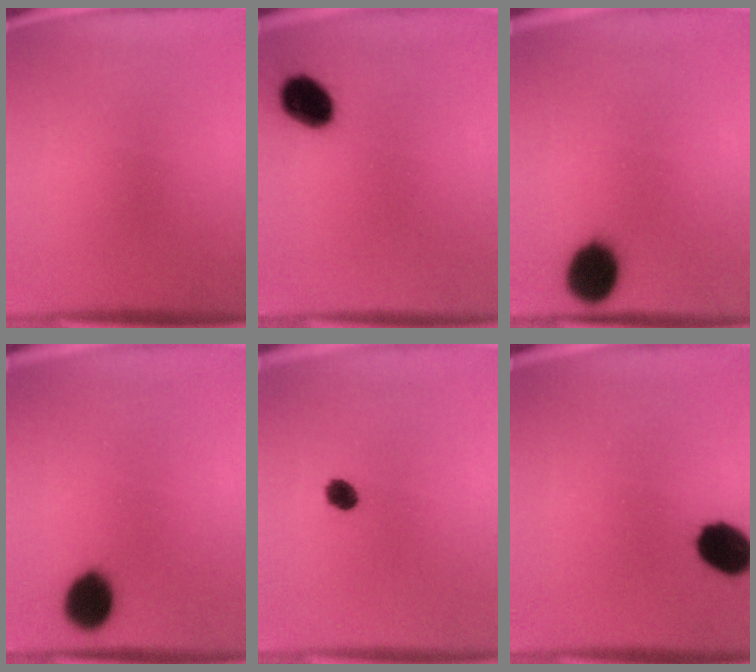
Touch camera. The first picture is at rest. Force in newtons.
{"total": 8.6}
{"total": 10.2}
{"total": 9.1}
{"total": 2.9}
{"total": 9.2}